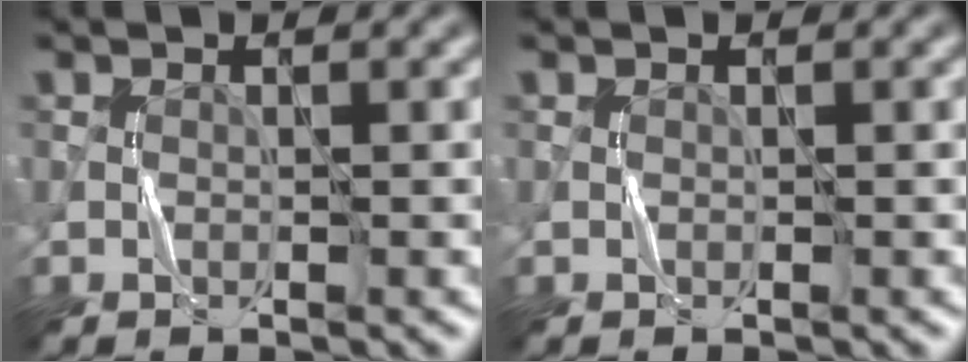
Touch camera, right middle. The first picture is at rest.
{"total": 0.0}